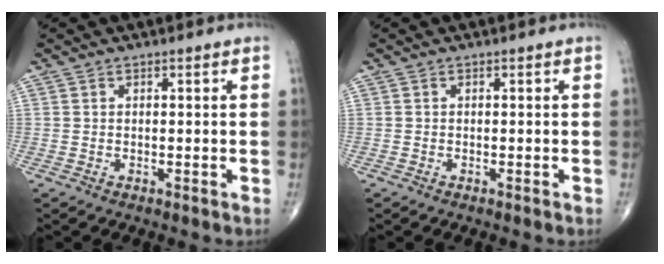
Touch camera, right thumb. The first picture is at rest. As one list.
[{"total": 0.0}]